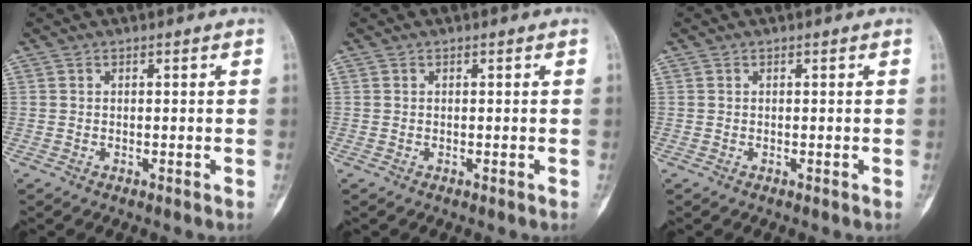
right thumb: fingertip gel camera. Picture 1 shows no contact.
{"total": 0.0}
{"total": 0.0}